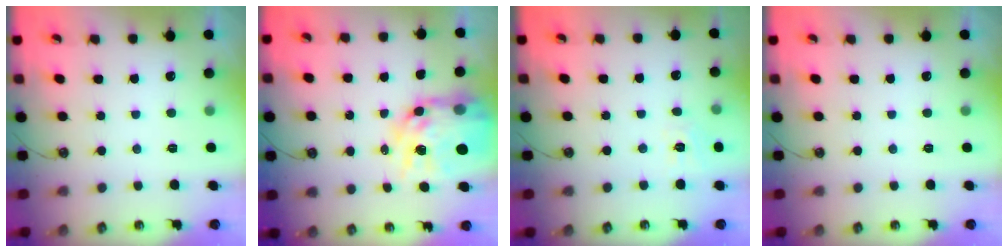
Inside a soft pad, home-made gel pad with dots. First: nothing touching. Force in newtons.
{"total": 19.2, "press": 19.2, "slide": 1.5}
{"total": 5.8, "press": 5.8, "slide": 0.5}
{"total": 0.0}